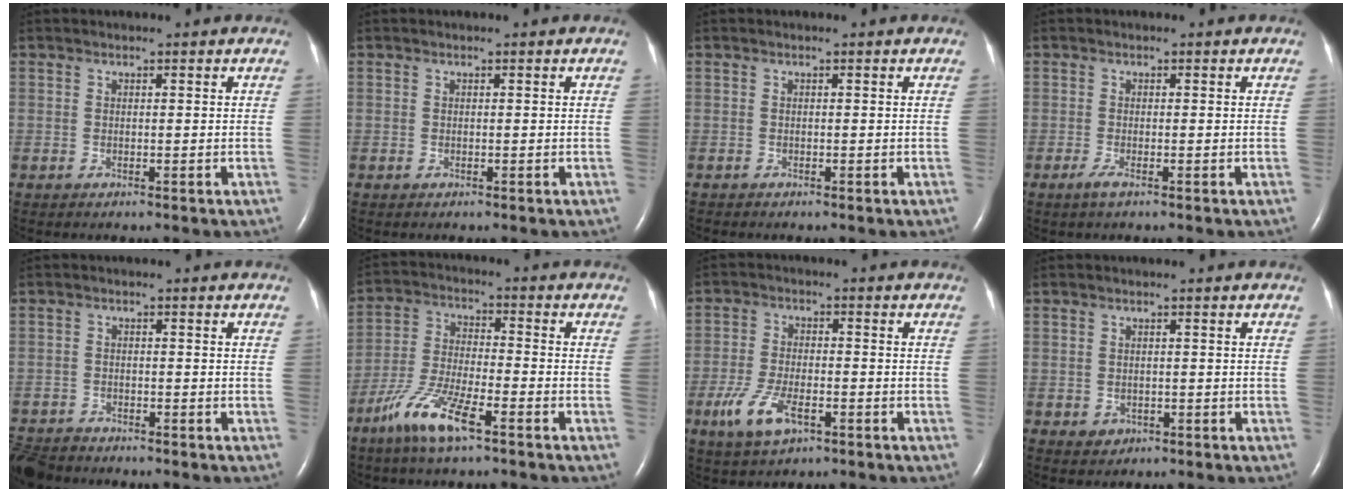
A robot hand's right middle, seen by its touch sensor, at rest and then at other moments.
{"total": 0.0}
{"total": 0.0}
{"total": 1.4, "force": [-0.8, 0.1, 1.1], "torque": [-0.026, -0.004, -0.021]}
{"total": 5.9, "force": [-5.5, 1.6, 1.0], "torque": [-0.020, -0.017, -0.100]}
{"total": 10.0, "force": [-6.2, 1.7, 7.6], "torque": [-0.165, -0.013, -0.121]}
{"total": 7.5, "force": [-3.7, 2.9, 5.8], "torque": [-0.128, -0.008, -0.066]}
{"total": 1.8, "force": [-0.7, 1.5, 0.5], "torque": [-0.002, 0.005, -0.004]}